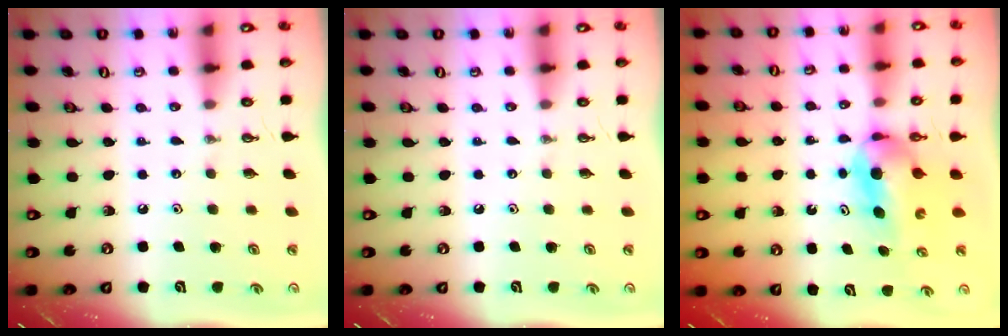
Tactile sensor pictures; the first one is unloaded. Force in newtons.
{"total": 0.0}
{"total": 8.3, "press": 4.3, "slide": 7.1}